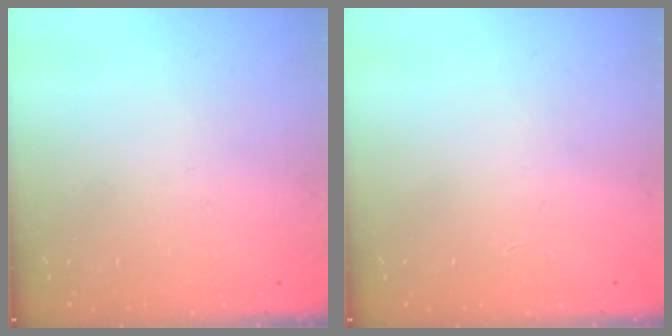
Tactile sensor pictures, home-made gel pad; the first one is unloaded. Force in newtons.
{"total": 0.0}